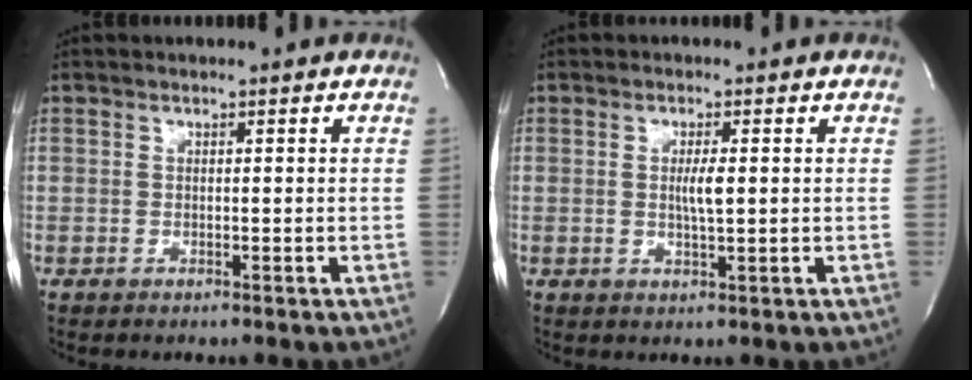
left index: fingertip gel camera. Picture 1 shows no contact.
{"total": 2.6, "force": [-0.1, 0.2, 2.6], "torque": [-0.048, -0.012, -0.003]}